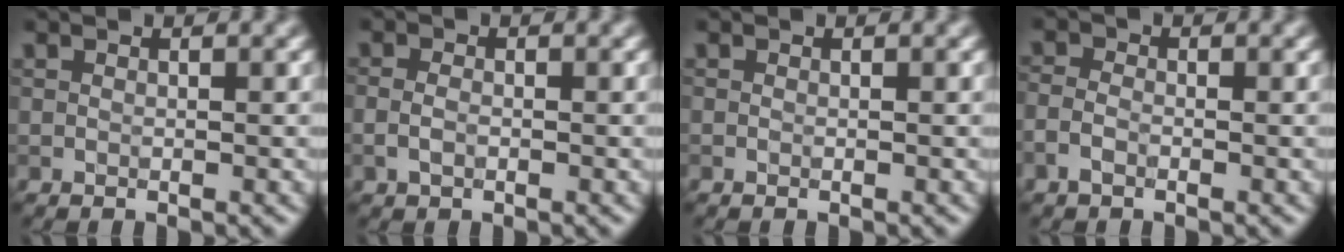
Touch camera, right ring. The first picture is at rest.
{"total": 1.4, "force": [-0.3, 0.9, 1.0], "torque": [-0.021, 0.000, -0.010]}
{"total": 0.0}
{"total": 1.7, "force": [-1.0, 0.9, 1.0], "torque": [-0.020, 0.002, -0.024]}